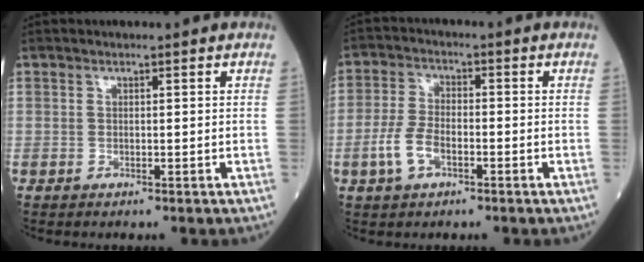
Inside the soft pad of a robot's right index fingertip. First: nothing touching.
{"total": 5.6, "force": [-2.2, 2.7, 4.3], "torque": [-0.102, 0.005, -0.043]}